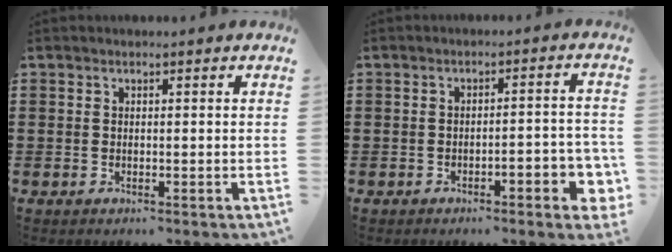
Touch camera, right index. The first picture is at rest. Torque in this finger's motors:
{"motor_torque": [0.03, -0.02, 0.25, 0.04]}